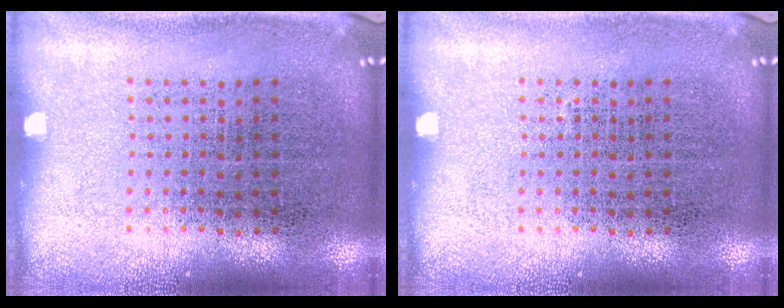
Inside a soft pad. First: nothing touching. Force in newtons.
{"total": 0.0}